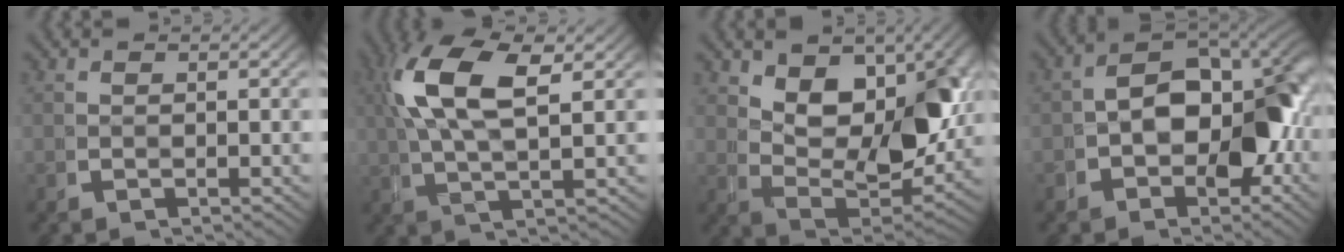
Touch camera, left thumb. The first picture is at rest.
{"total": 7.8, "force": [3.0, 3.0, 6.5], "torque": [-0.130, 0.012, 0.056]}
{"total": 9.7, "force": [1.5, 5.6, 7.7], "torque": [-0.150, -0.039, 0.043]}
{"total": 11.4, "force": [-0.8, 7.4, 8.6], "torque": [-0.123, -0.008, -0.013]}